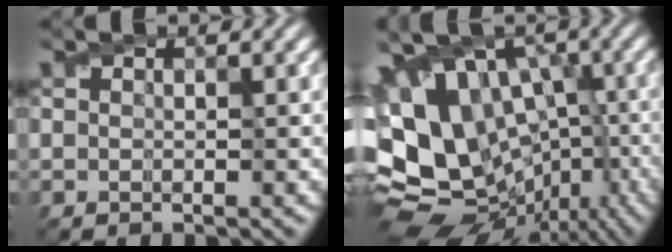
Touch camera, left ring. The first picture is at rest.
{"total": 15.3, "force": [-0.1, 11.7, 9.8], "torque": [-0.174, -0.009, 0.031]}